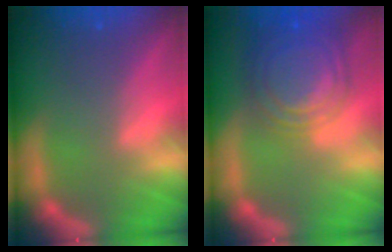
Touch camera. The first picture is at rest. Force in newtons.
{"total": 10.0}